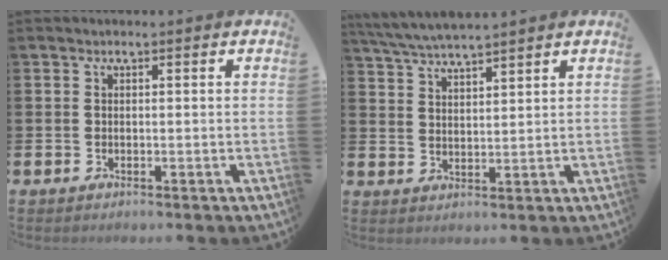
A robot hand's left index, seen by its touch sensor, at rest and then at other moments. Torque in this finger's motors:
{"motor_torque": [0.33, -0.45, 0.81, 0.21]}